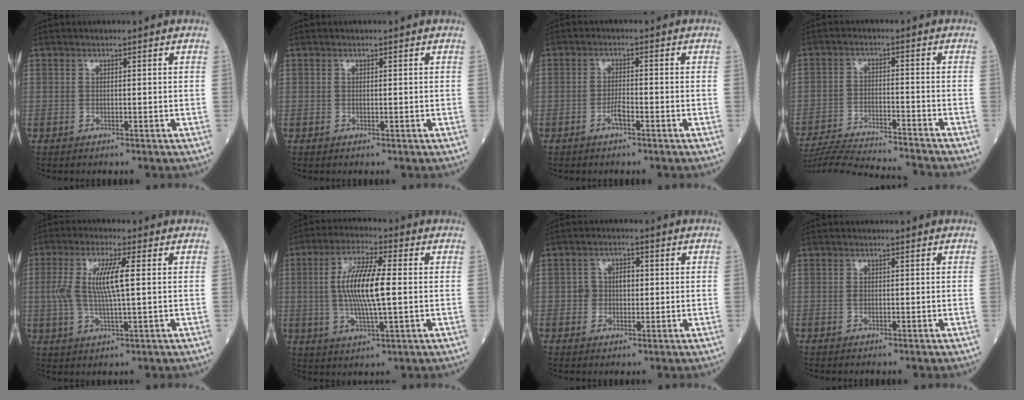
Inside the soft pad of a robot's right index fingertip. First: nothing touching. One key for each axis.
{"total": 0.0}
{"total": 2.2, "fx": -1.2, "fy": 0.3, "fz": 1.8, "tx": -0.031, "ty": 0.002, "tz": -0.025}
{"total": 15.4, "fx": -14.8, "fy": 0.2, "fz": 4.4, "tx": -0.074, "ty": -0.016, "tz": -0.228}
{"total": 8.3, "fx": 1.0, "fy": 1.3, "fz": 8.1, "tx": -0.179, "ty": 0.007, "tz": 0.020}
{"total": 11.1, "fx": 0.4, "fy": 1.8, "fz": 10.9, "tx": -0.215, "ty": 0.004, "tz": 0.007}
{"total": 3.9, "fx": 0.2, "fy": 2.9, "fz": 2.6, "tx": -0.037, "ty": 0.016, "tz": 0.005}
{"total": 0.8, "fx": -0.1, "fy": 0.6, "fz": 0.6, "tx": -0.014, "ty": 0.001, "tz": -0.002}